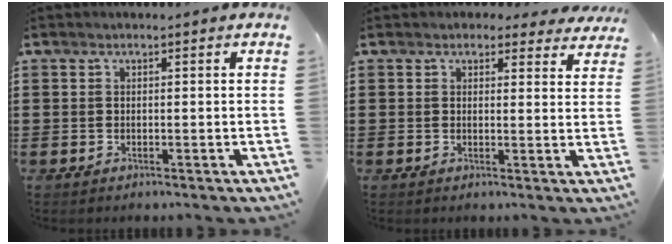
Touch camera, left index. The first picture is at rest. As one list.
[{"total": 2.8, "force": [2.4, 1.3, 0.5], "torque": [-0.003, -0.006, 0.041]}]